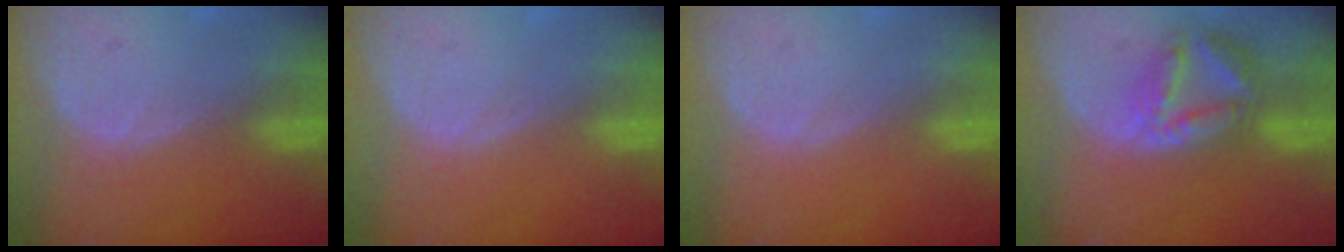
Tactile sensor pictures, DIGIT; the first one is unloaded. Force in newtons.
{"total": 0.0}
{"total": 0.0}
{"total": 8.0, "press": 6.9, "slide": 4.0}